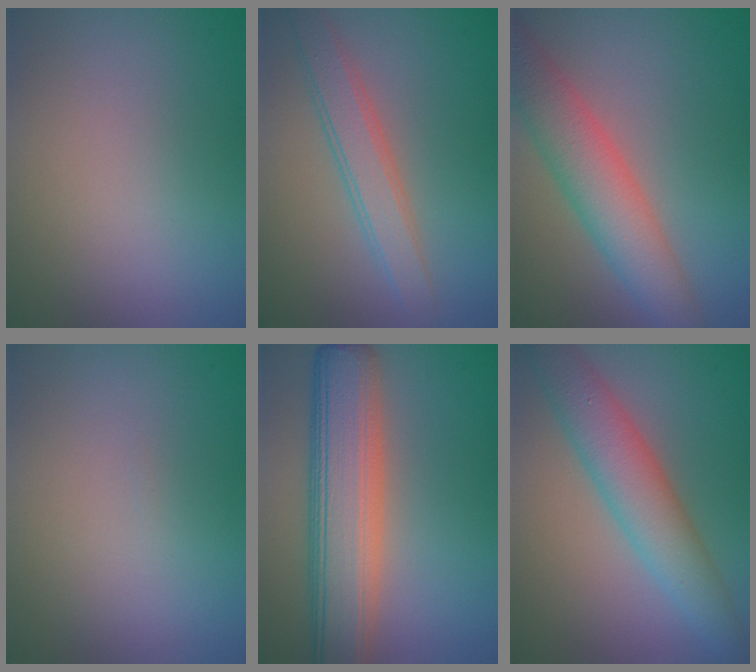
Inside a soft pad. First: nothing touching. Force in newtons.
{"total": 3.6, "press": 3.5, "slide": 0.2}
{"total": 6.4, "press": 6.4, "slide": 0.5}
{"total": 0.0}
{"total": 9.1, "press": 9.1, "slide": 0.6}
{"total": 6.0, "press": 6.0, "slide": 0.2}